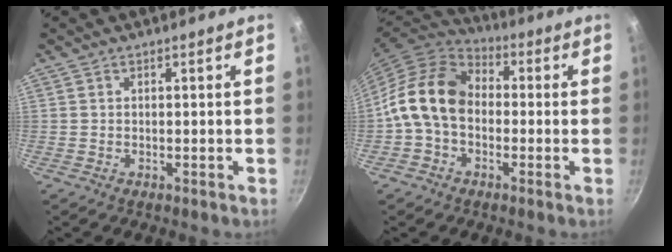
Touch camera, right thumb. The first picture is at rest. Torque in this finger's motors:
{"motor_torque": [1.51, 2.33, 0.99, -0.98, 0.32]}